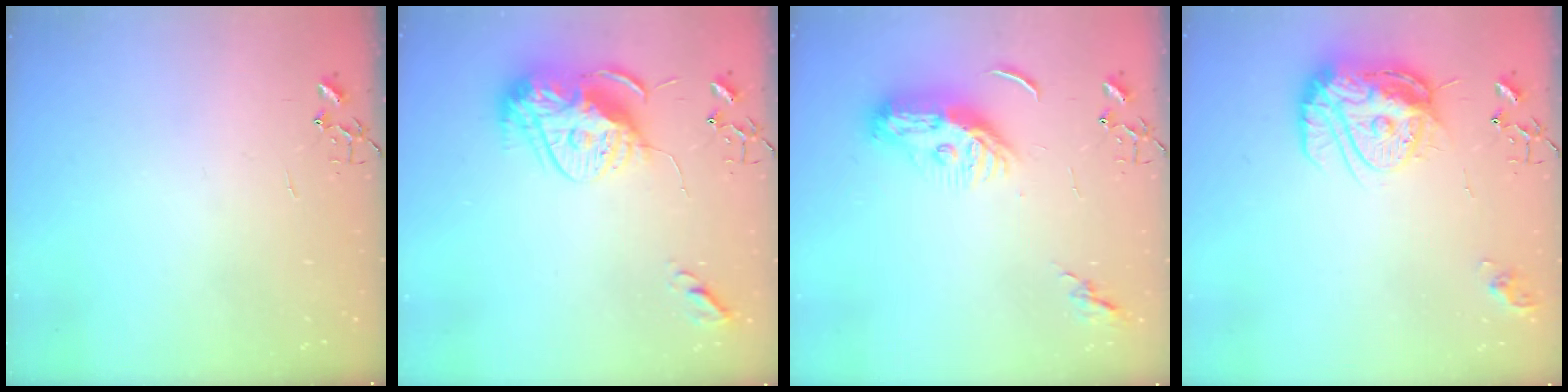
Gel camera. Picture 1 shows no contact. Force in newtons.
{"total": 16.2, "press": 16.1, "slide": 1.4}
{"total": 10.2, "press": 10.1, "slide": 1.0}
{"total": 15.4, "press": 15.3, "slide": 1.6}